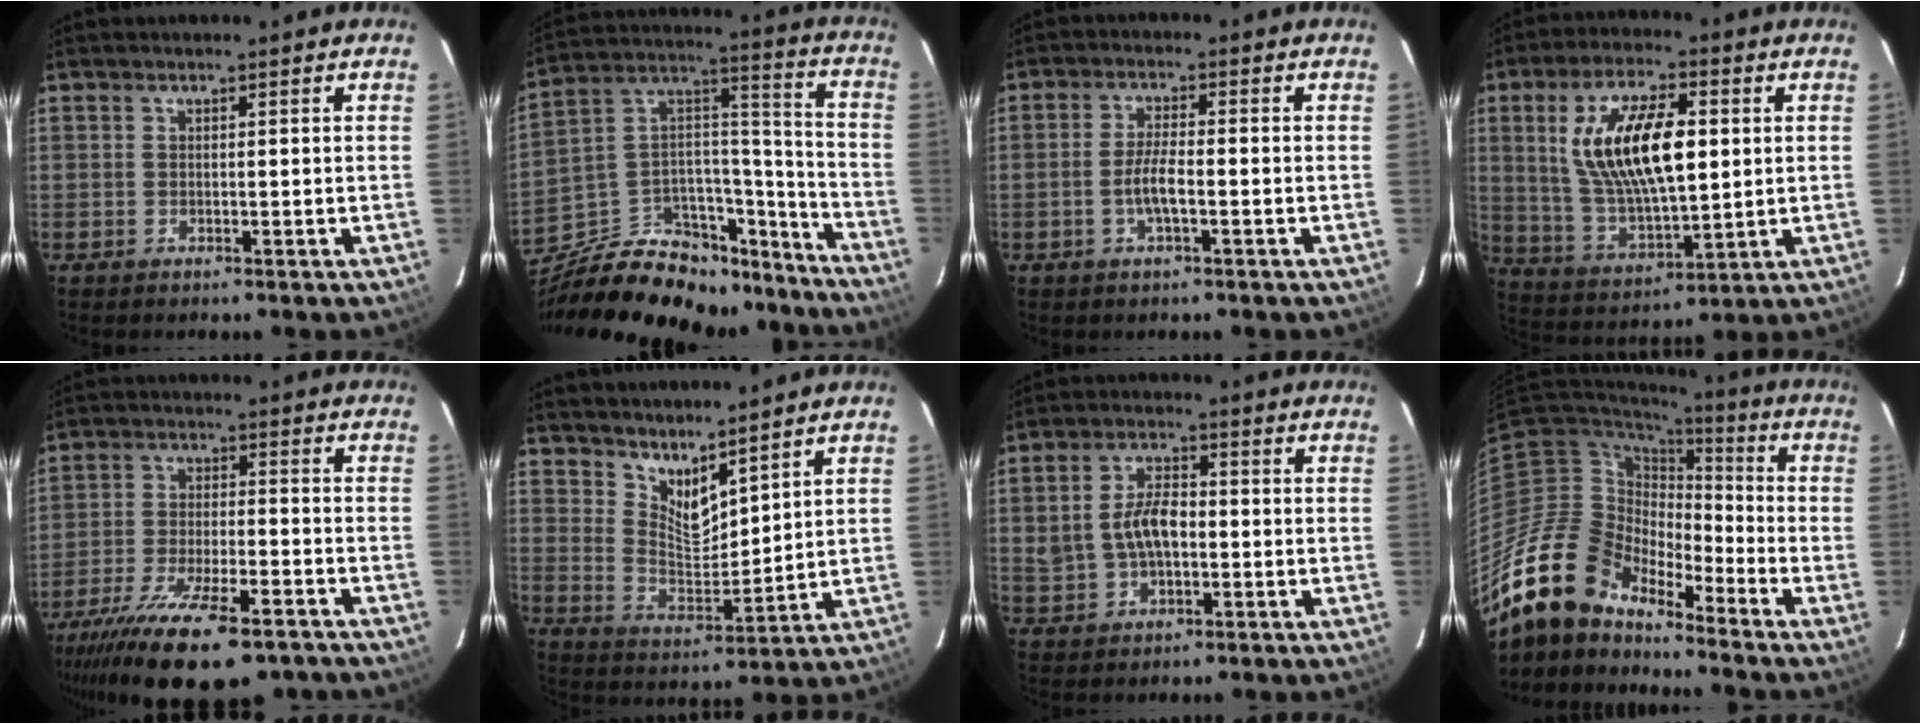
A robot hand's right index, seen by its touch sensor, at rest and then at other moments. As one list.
[{"total": 29.1, "force": [-21.7, 14.4, 13.0], "torque": [-0.252, 0.076, -0.309]}, {"total": 4.4, "force": [-1.5, 0.8, 4.1], "torque": [-0.084, -0.001, -0.029]}, {"total": 17.6, "force": [3.5, 7.2, 15.7], "torque": [-0.302, 0.005, 0.077]}, {"total": 22.3, "force": [-16.4, 6.7, 13.5], "torque": [-0.266, -0.053, -0.260]}, {"total": 7.7, "force": [6.4, 2.3, 3.5], "torque": [-0.058, -0.010, 0.124]}, {"total": 7.9, "force": [-0.5, 4.7, 6.4], "torque": [-0.130, 0.012, -0.001]}, {"total": 15.3, "force": [-13.3, 6.6, 4.0], "torque": [-0.080, 0.016, -0.251]}]